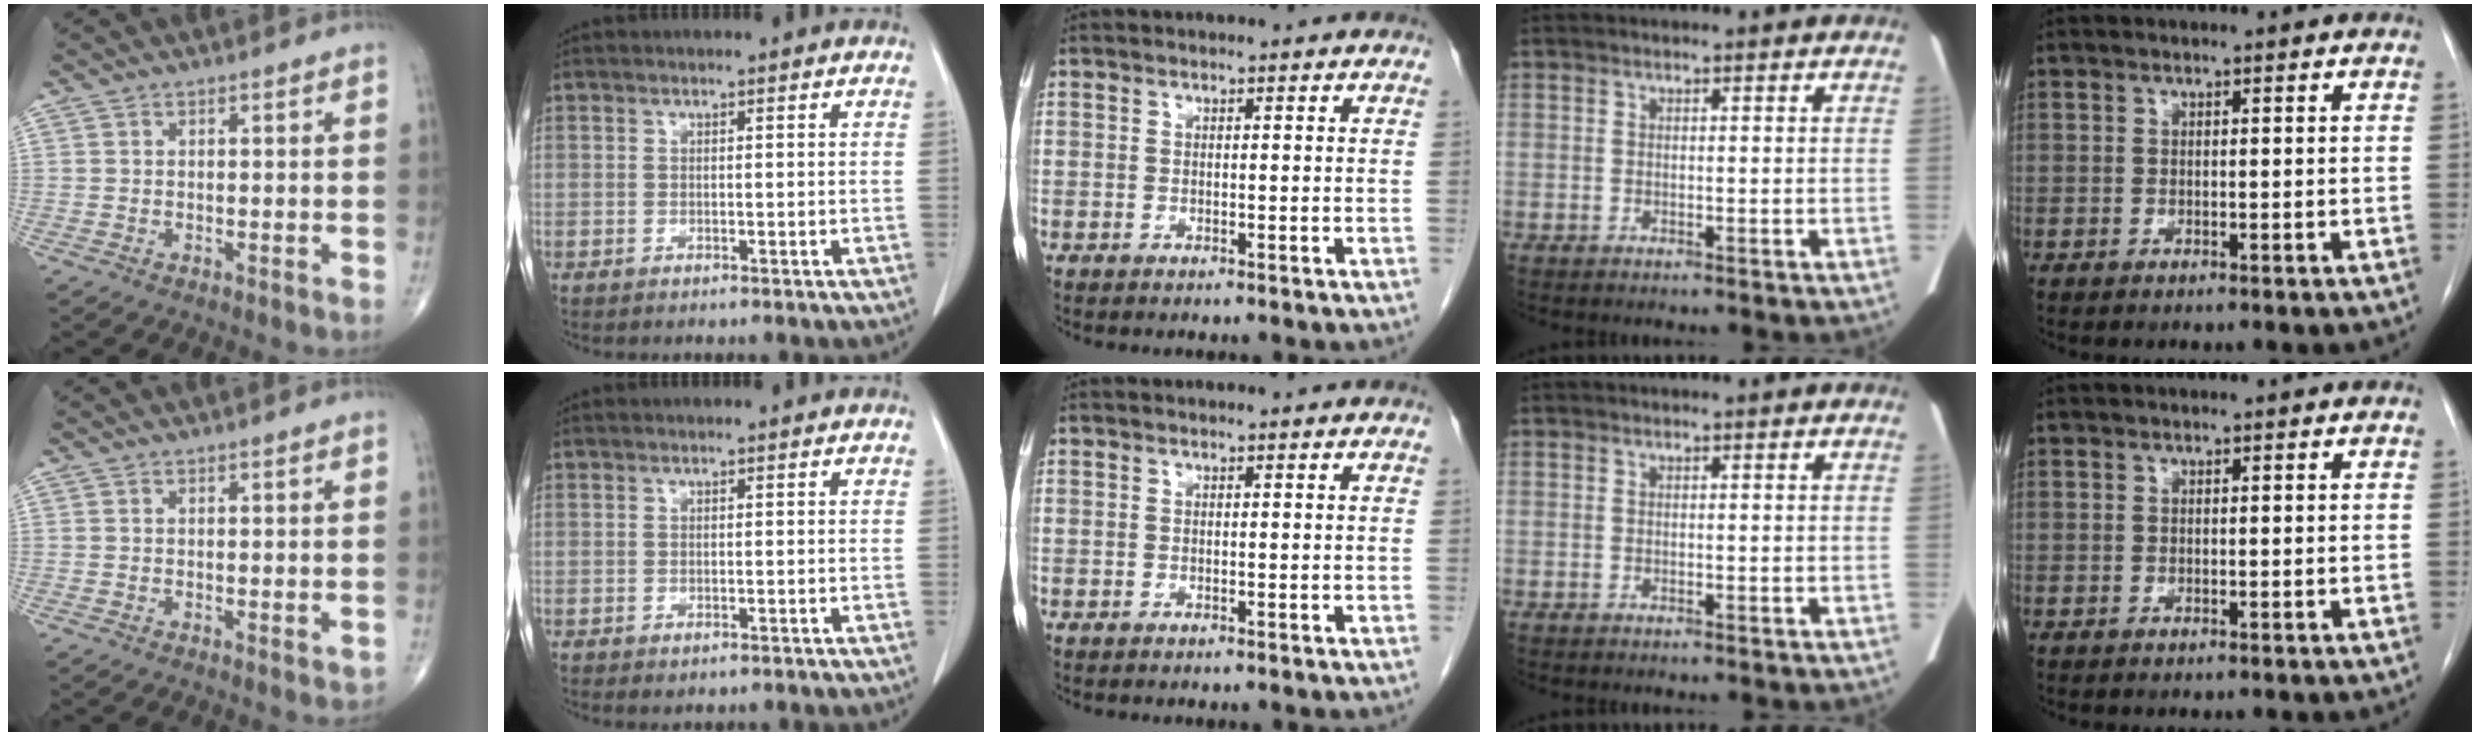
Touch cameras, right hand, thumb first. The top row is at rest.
{"thumb": {"total": 1.4, "force": [-0.2, 0.6, 1.3], "torque": [-0.017, -0.004, -0.001]}, "index": {"total": 0.9, "force": [-0.5, 0.5, 0.6], "torque": [-0.007, -0.001, -0.001]}}